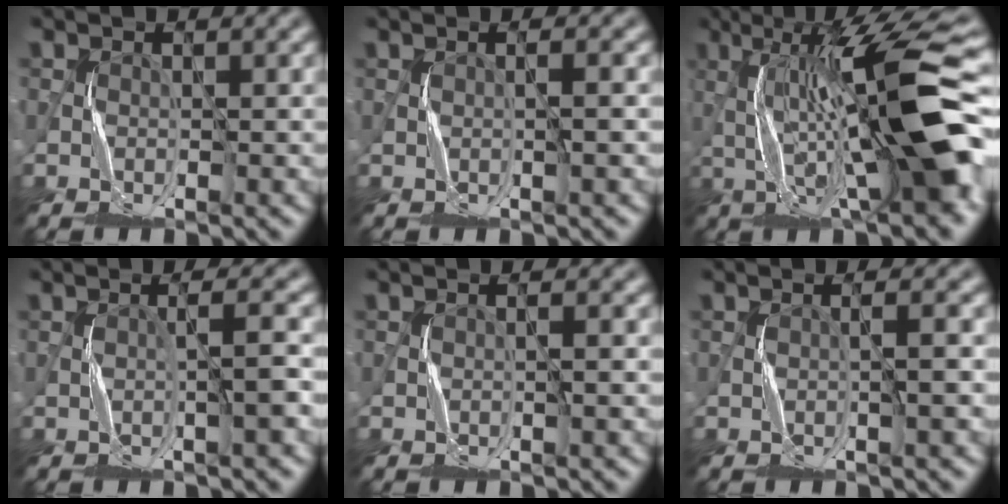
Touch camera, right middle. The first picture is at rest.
{"total": 2.2, "force": [0.4, 0.6, 2.1], "torque": [-0.017, 0.003, -0.007]}
{"total": 14.7, "force": [-0.1, 2.7, 14.4], "torque": [-0.235, 0.026, -0.004]}
{"total": 3.4, "force": [-0.1, 0.4, 3.4], "torque": [-0.043, 0.012, -0.005]}
{"total": 1.4, "force": [0.2, 0.2, 1.4], "torque": [-0.015, -0.002, -0.003]}
{"total": 3.0, "force": [0.4, 0.9, 2.9], "torque": [-0.020, 0.012, -0.012]}